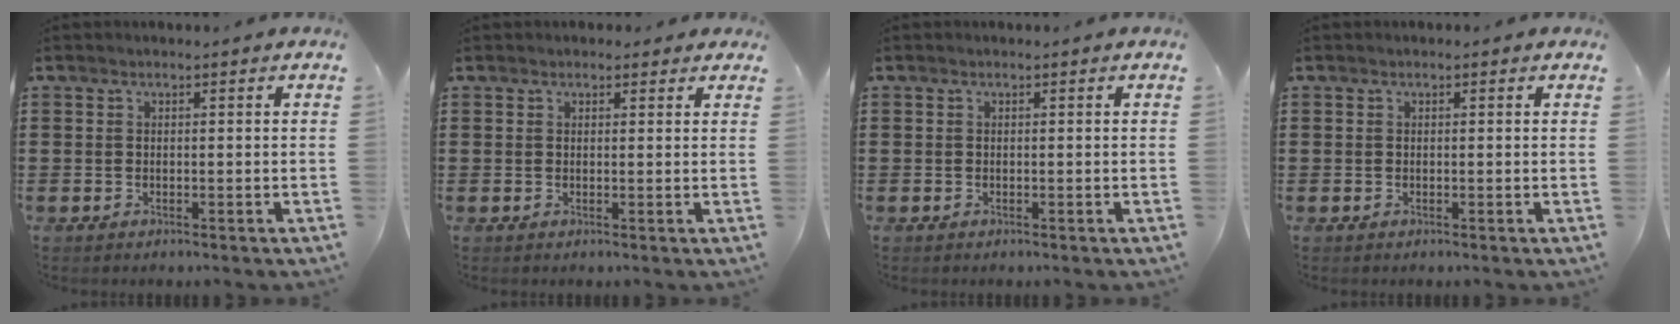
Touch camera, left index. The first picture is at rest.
{"total": 1.3, "force": [1.0, 0.7, 0.2], "torque": [0.001, 0.004, 0.018]}
{"total": 0.0}
{"total": 0.0}